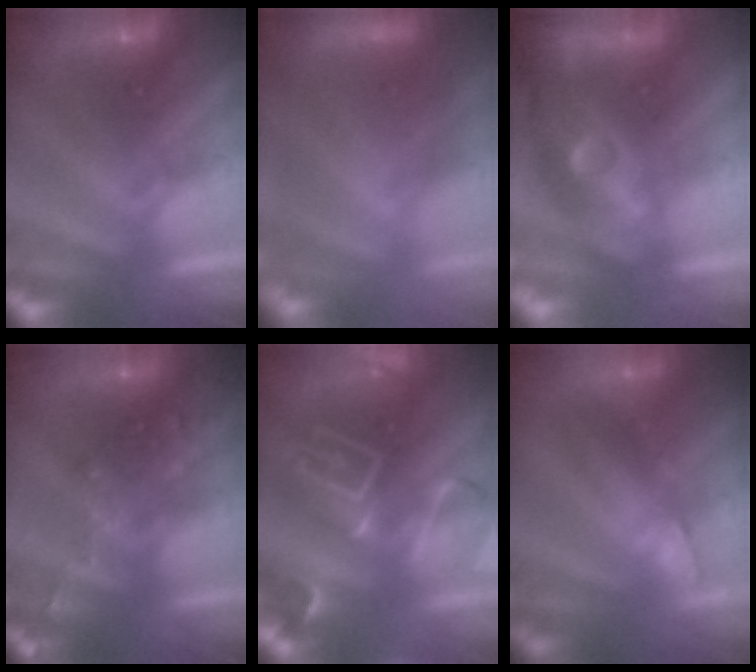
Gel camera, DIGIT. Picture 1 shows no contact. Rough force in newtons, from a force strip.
{"total": 9.1}
{"total": 8.1}
{"total": 2.7}
{"total": 8.7}
{"total": 2.9}